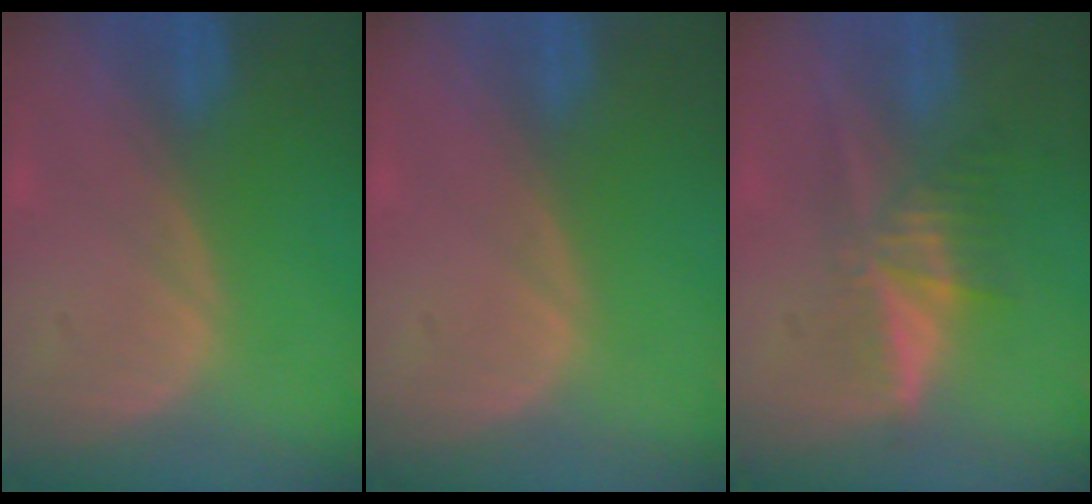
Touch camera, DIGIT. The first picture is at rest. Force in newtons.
{"total": 0.0}
{"total": 5.3, "press": 5.2, "slide": 1.2}